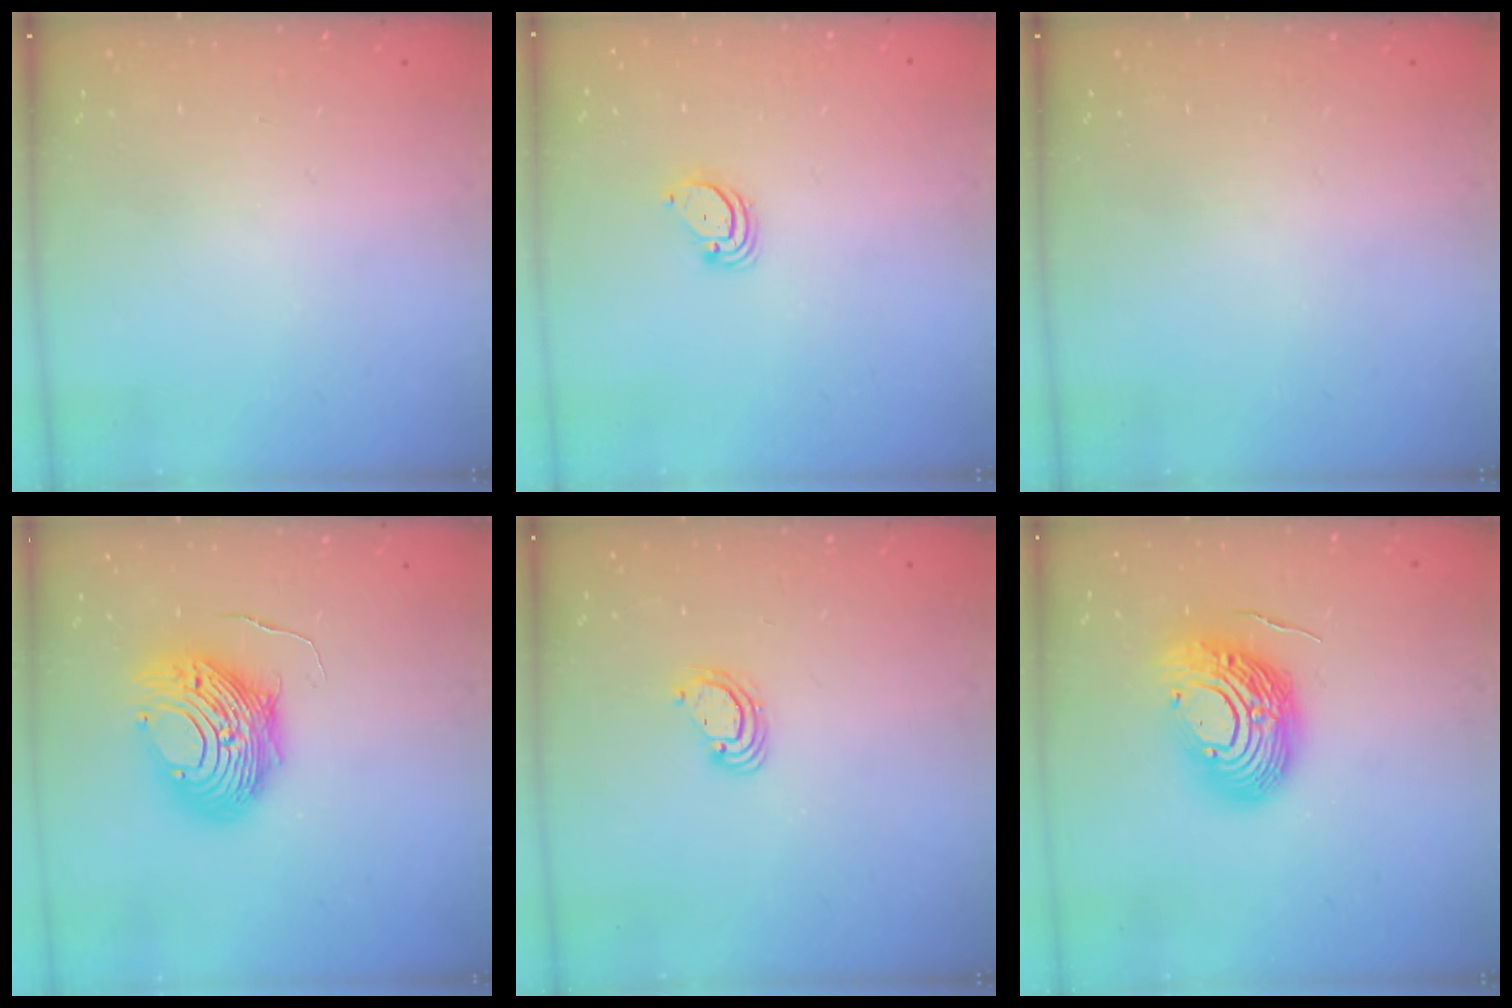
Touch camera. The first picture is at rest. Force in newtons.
{"total": 2.0, "press": 2.0, "slide": 0.1}
{"total": 0.0}
{"total": 13.5, "press": 13.4, "slide": 1.4}
{"total": 3.7, "press": 3.7, "slide": 0.3}
{"total": 14.6, "press": 14.6, "slide": 1.4}